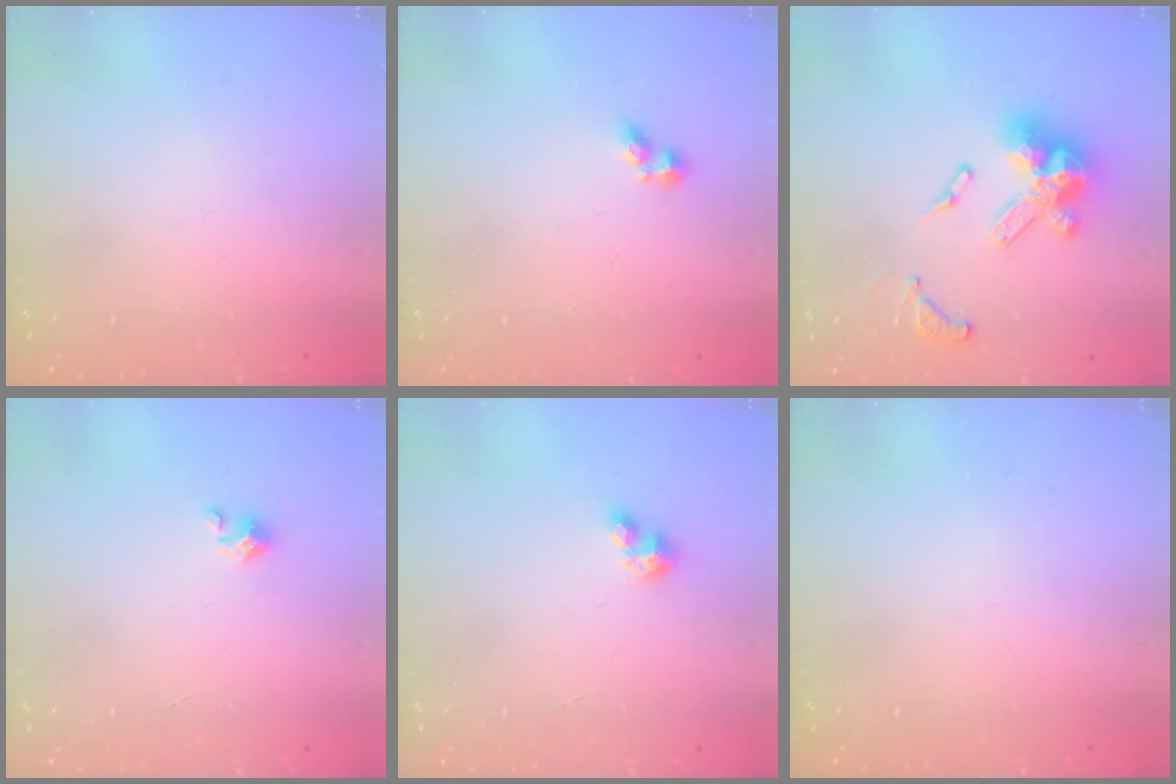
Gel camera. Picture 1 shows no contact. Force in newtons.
{"total": 3.5, "press": 3.3, "slide": 1.2}
{"total": 17.1, "press": 17.0, "slide": 2.0}
{"total": 1.5, "press": 1.5, "slide": 0.1}
{"total": 2.8, "press": 2.8, "slide": 0.2}
{"total": 0.0}